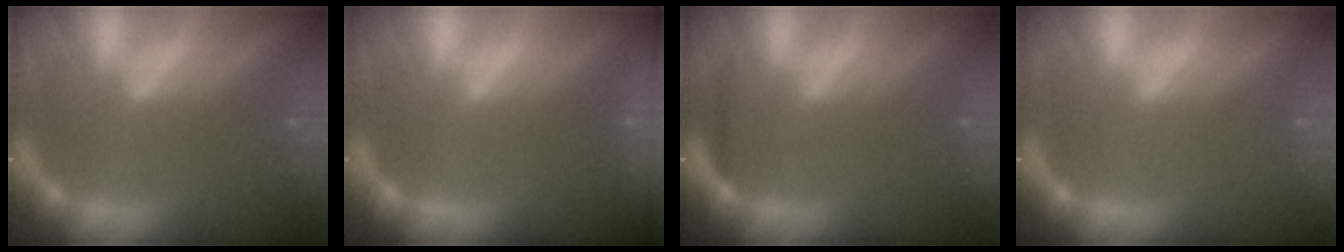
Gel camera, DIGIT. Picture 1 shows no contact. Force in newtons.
{"total": 6.0}
{"total": 0.9}
{"total": 0.0}